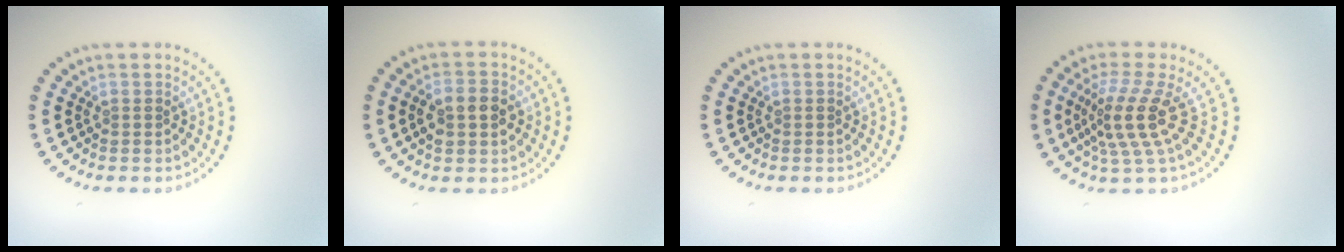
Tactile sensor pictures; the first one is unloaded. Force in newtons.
{"total": 3.6, "press": 3.6, "slide": 0.2}
{"total": 0.0}
{"total": 4.2, "press": 3.0, "slide": 2.9}